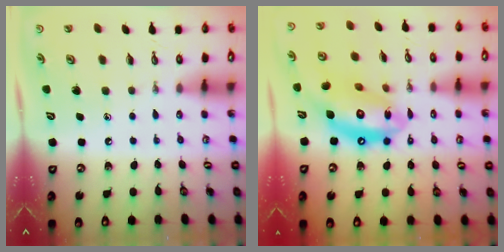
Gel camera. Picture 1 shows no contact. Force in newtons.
{"total": 16.8, "press": 16.7, "slide": 1.4}